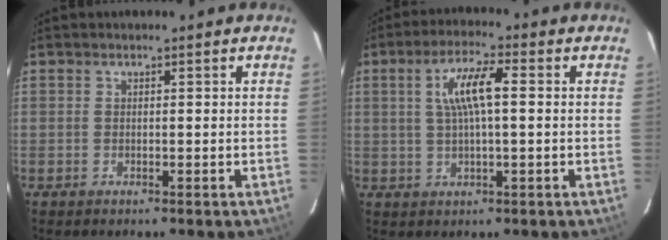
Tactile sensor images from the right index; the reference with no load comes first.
{"total": 7.5, "force": [1.2, 1.5, 7.2], "torque": [-0.137, 0.010, 0.026]}